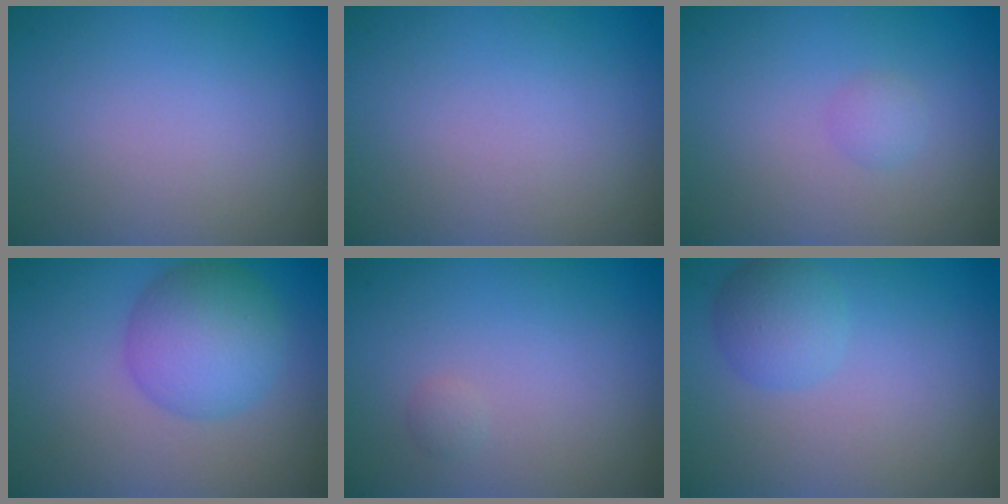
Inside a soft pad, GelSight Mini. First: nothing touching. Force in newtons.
{"total": 0.0}
{"total": 1.0, "press": 1.0, "slide": 0.1}
{"total": 5.2, "press": 5.2, "slide": 0.2}
{"total": 0.6, "press": 0.6, "slide": 0.1}
{"total": 2.7, "press": 2.7, "slide": 0.1}